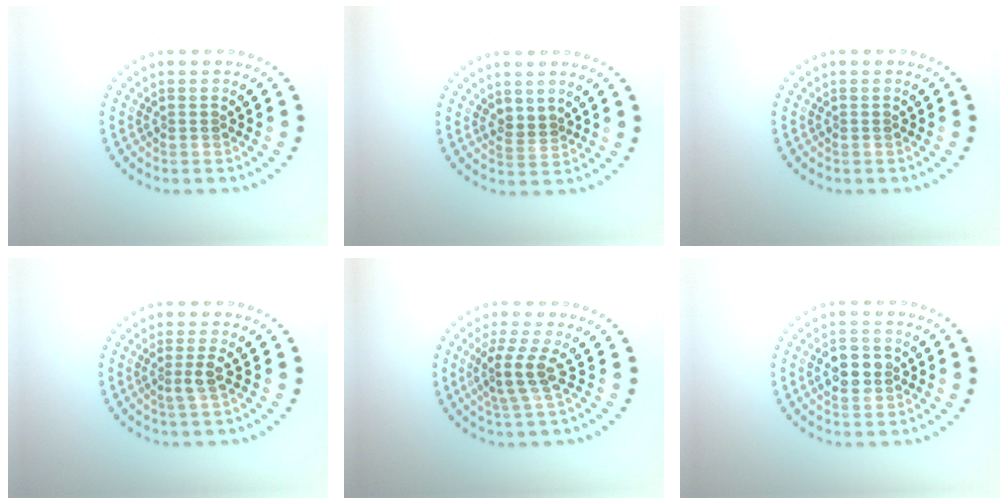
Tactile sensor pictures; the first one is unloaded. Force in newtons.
{"total": 1.3, "press": 1.1, "slide": 0.7}
{"total": 0.0}
{"total": 1.5, "press": 1.0, "slide": 1.1}
{"total": 2.9, "press": 2.1, "slide": 2.0}
{"total": 3.5, "press": 3.5, "slide": 0.2}